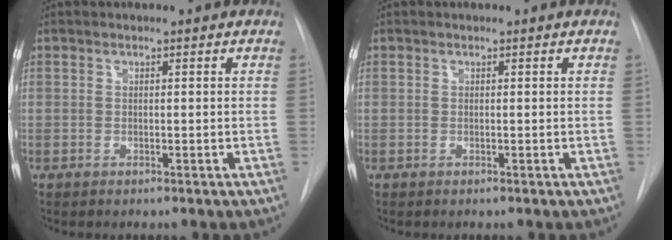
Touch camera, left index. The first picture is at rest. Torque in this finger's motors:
{"motor_torque": [0.00, 0.00, 0.00, 0.00]}